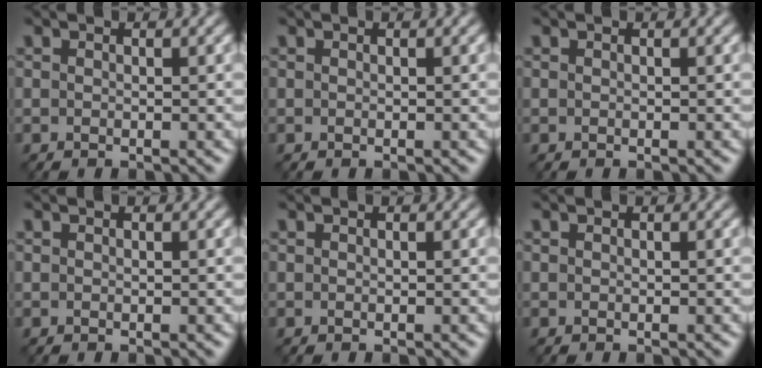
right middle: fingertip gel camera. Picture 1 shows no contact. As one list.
[{"total": 0.0}, {"total": 0.0}, {"total": 0.0}, {"total": 0.0}, {"total": 0.0}]